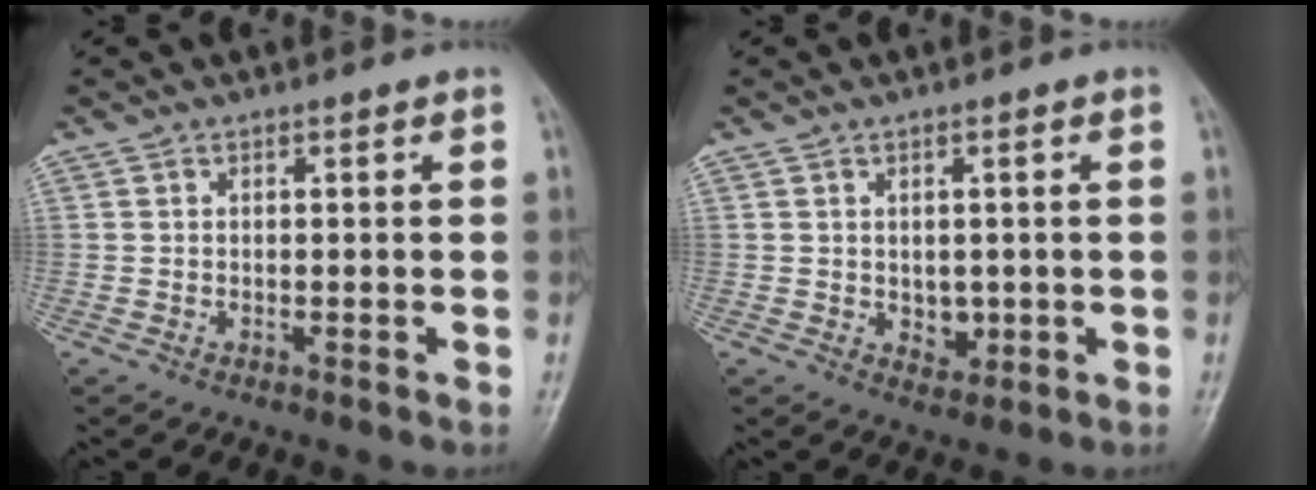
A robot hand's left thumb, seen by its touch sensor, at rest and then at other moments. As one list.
[{"total": 3.5, "force": [-0.1, 2.8, 2.2], "torque": [-0.012, -0.004, 0.006]}]